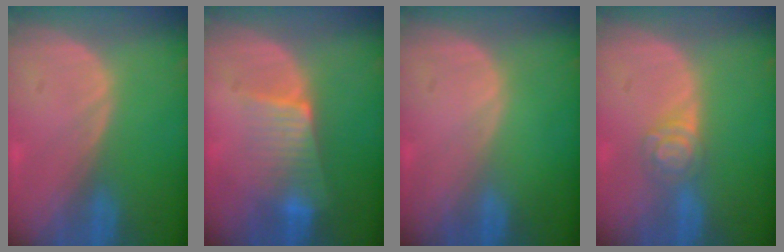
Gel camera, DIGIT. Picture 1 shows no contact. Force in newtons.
{"total": 6.6, "press": 5.9, "slide": 2.9}
{"total": 0.0}
{"total": 4.3, "press": 3.9, "slide": 1.7}